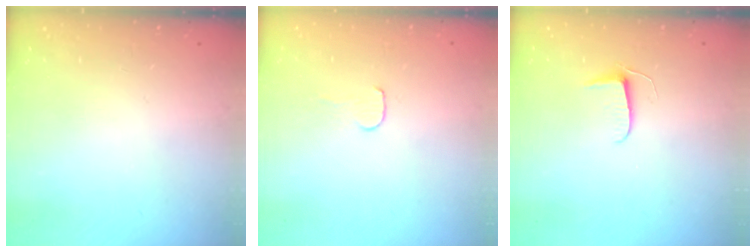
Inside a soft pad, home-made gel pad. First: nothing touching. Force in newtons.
{"total": 3.5, "press": 3.5, "slide": 0.4}
{"total": 5.5, "press": 5.5, "slide": 0.5}